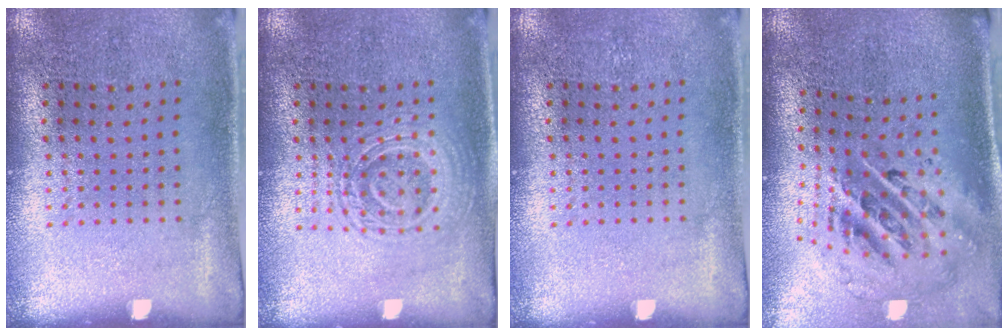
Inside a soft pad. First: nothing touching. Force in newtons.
{"total": 2.7, "press": 2.7, "slide": 0.5}
{"total": 0.0}
{"total": 2.6, "press": 1.8, "slide": 2.0}